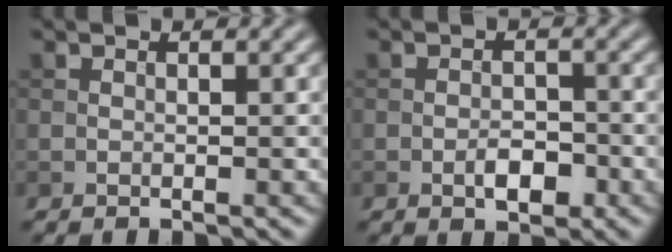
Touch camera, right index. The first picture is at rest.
{"total": 2.6, "force": [-1.1, 1.4, 1.9], "torque": [-0.028, 0.003, -0.019]}